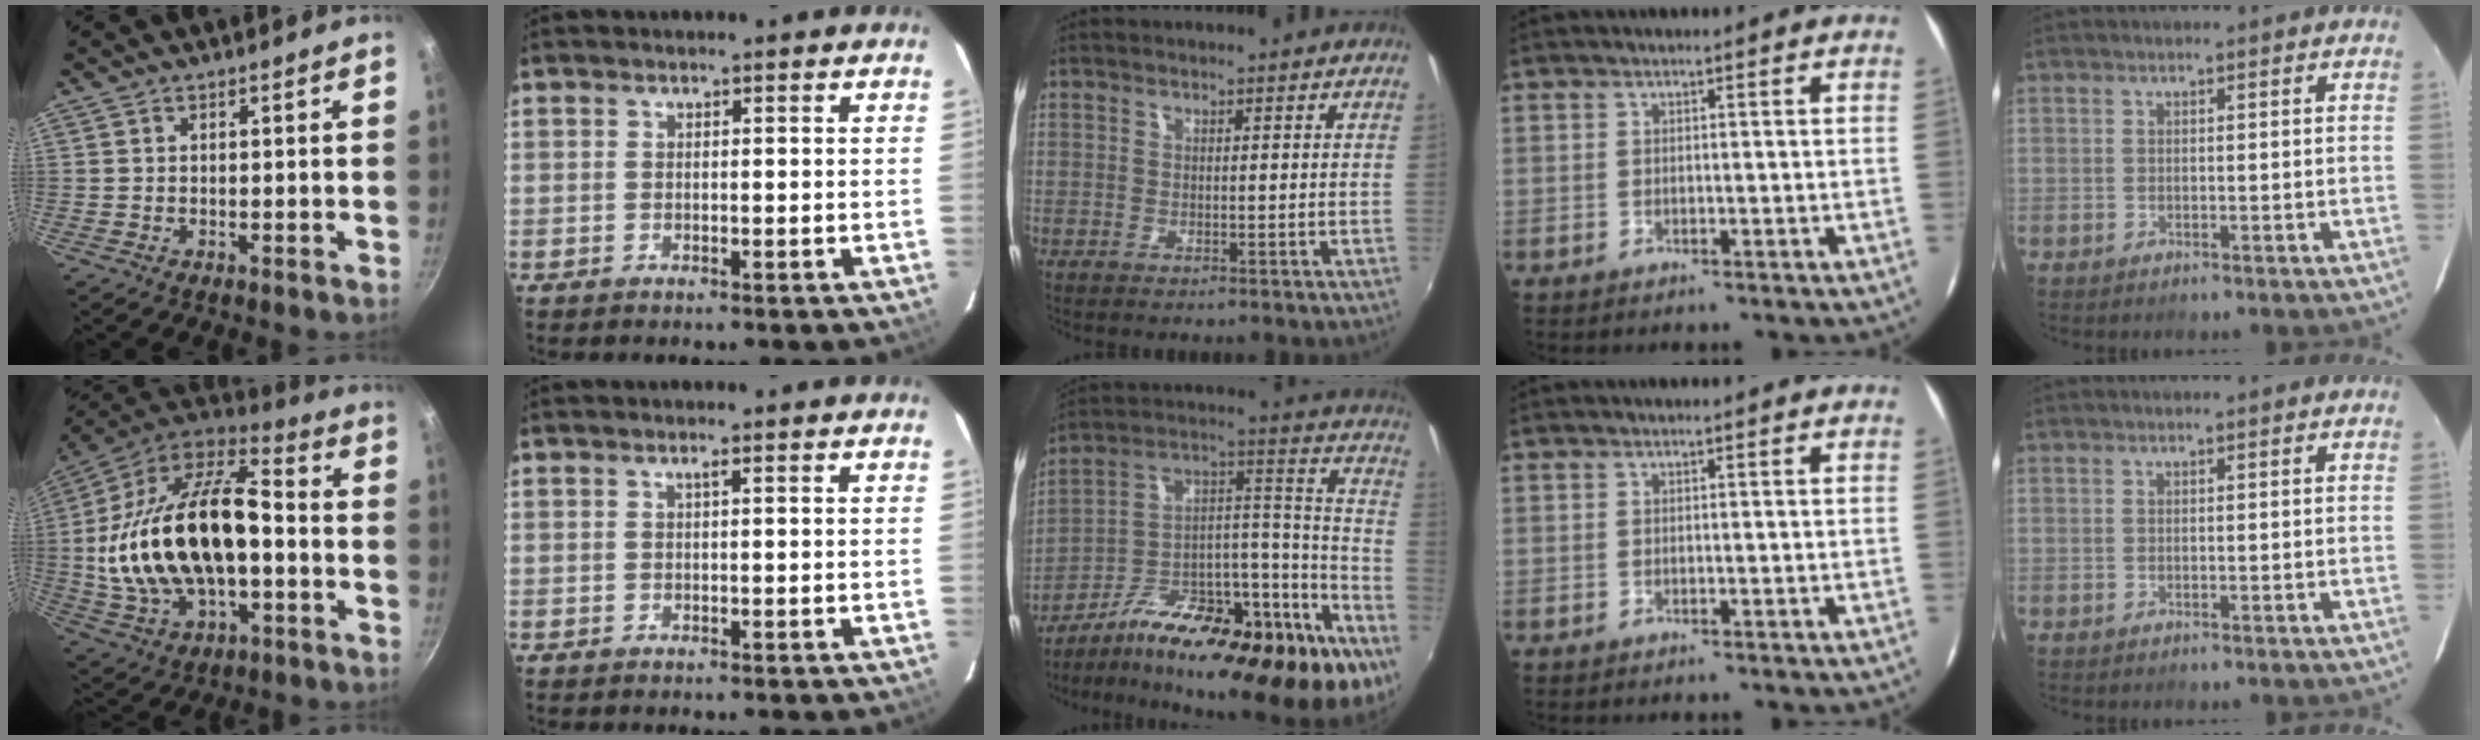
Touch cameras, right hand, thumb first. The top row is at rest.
{"thumb": {"total": 27.8, "force": [-2.1, 15.2, 23.2], "torque": [-0.445, 0.039, -0.036]}, "index": {"total": 0.5, "force": [0.1, -0.2, 0.5], "torque": [-0.007, 0.002, 0.001]}, "middle": {"total": 28.9, "force": [-17.6, 8.1, 21.5], "torque": [-0.295, 0.008, -0.283]}}